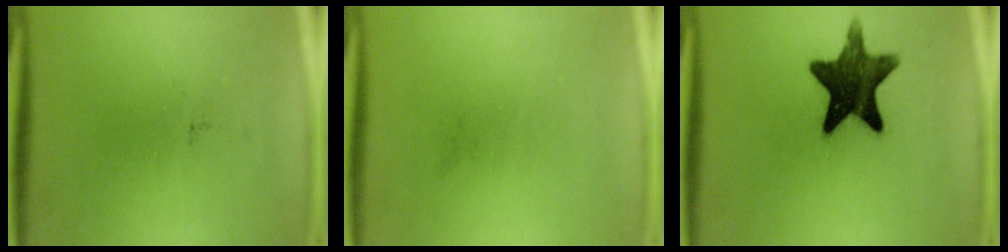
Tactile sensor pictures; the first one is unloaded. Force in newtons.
{"total": 0.0}
{"total": 14.5}